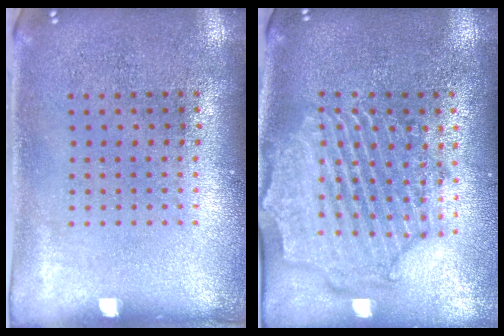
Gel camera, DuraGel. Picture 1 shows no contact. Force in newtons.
{"total": 2.3, "press": 2.2, "slide": 0.8}